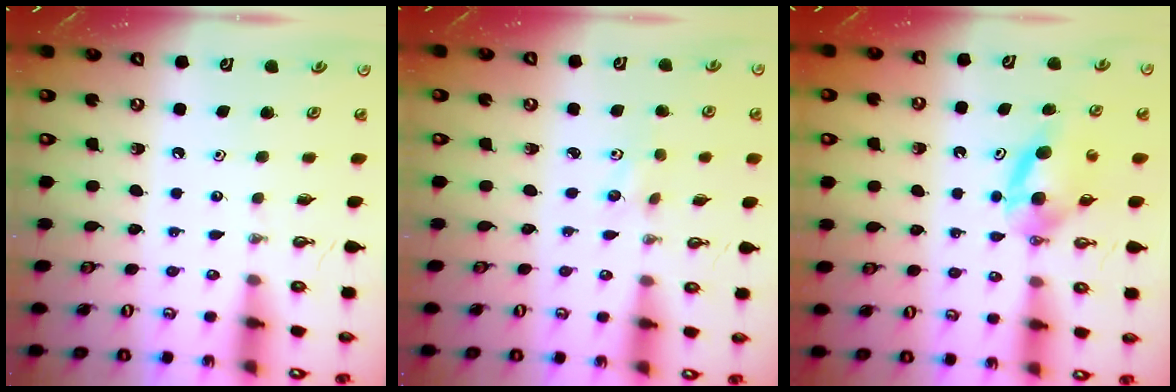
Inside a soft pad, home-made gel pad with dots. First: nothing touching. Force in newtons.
{"total": 4.8, "press": 4.2, "slide": 2.5}
{"total": 6.8, "press": 6.8, "slide": 0.1}